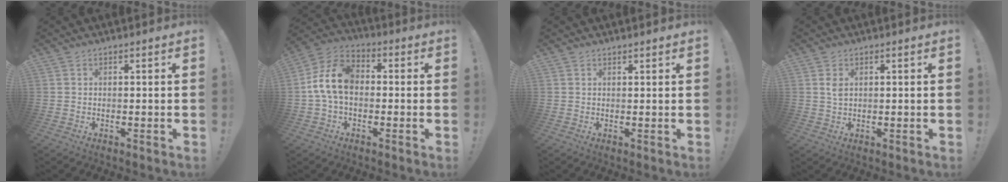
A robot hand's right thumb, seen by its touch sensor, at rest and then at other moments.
{"total": 12.8, "force": [-0.1, 8.6, 9.5], "torque": [-0.181, 0.020, 0.005]}
{"total": 1.0, "force": [0.9, 0.2, 0.2], "torque": [0.005, -0.005, 0.016]}
{"total": 2.5, "force": [0.8, 1.3, 2.0], "torque": [-0.037, 0.001, 0.013]}